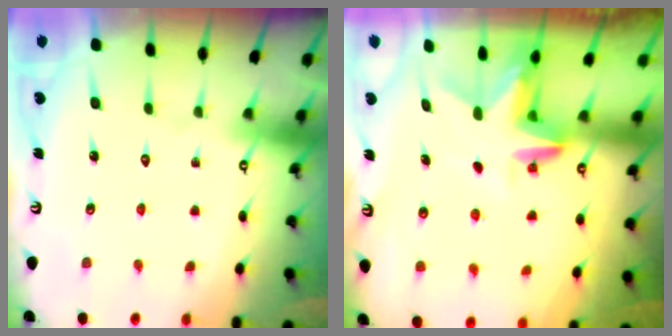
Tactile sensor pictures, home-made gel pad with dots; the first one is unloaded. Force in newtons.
{"total": 3.3, "press": 3.3, "slide": 0.2}